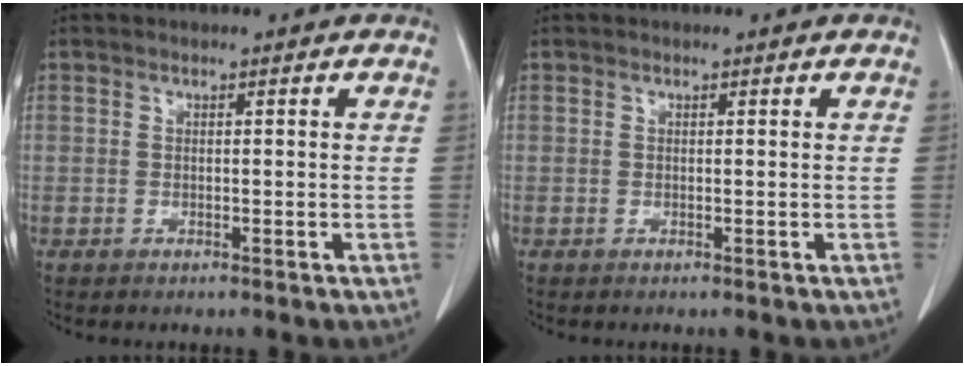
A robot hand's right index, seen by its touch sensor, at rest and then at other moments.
{"total": 0.0}